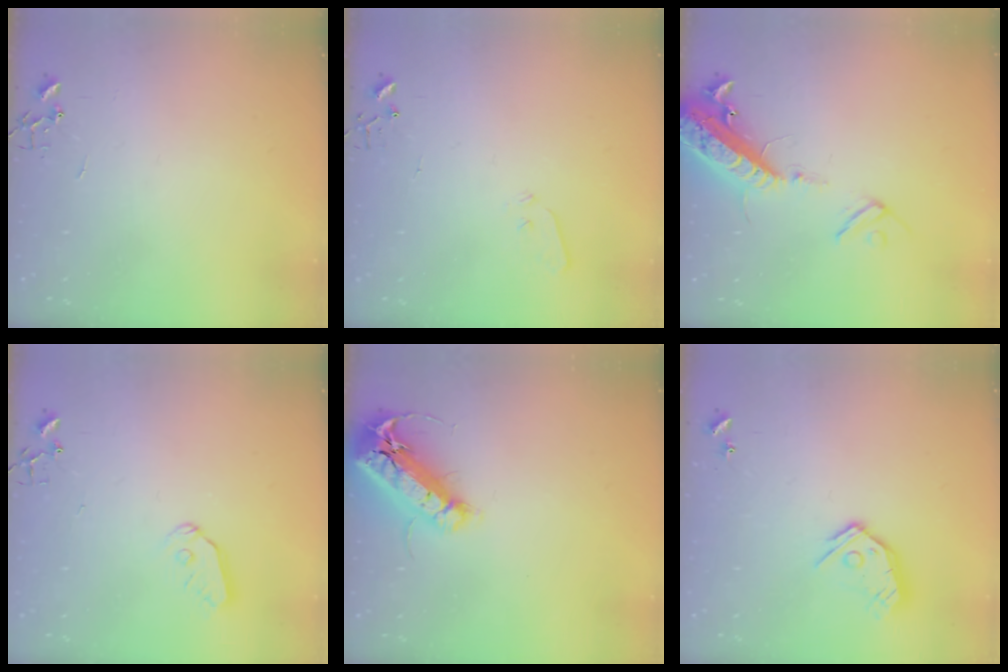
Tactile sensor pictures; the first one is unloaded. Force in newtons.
{"total": 4.0, "press": 3.9, "slide": 0.6}
{"total": 16.4, "press": 16.1, "slide": 3.1}
{"total": 7.4, "press": 7.4, "slide": 0.5}
{"total": 18.8, "press": 18.4, "slide": 3.8}
{"total": 11.0, "press": 10.9, "slide": 1.2}